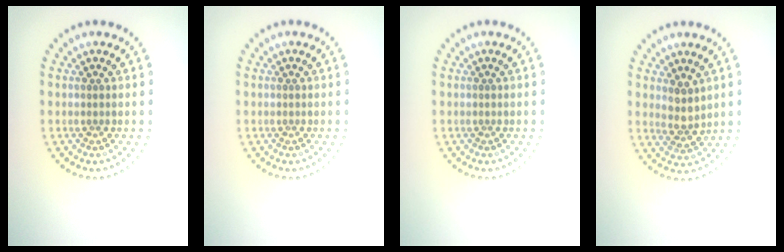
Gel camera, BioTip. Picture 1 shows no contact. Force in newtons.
{"total": 0.0}
{"total": 0.0}
{"total": 2.3, "press": 2.0, "slide": 1.2}